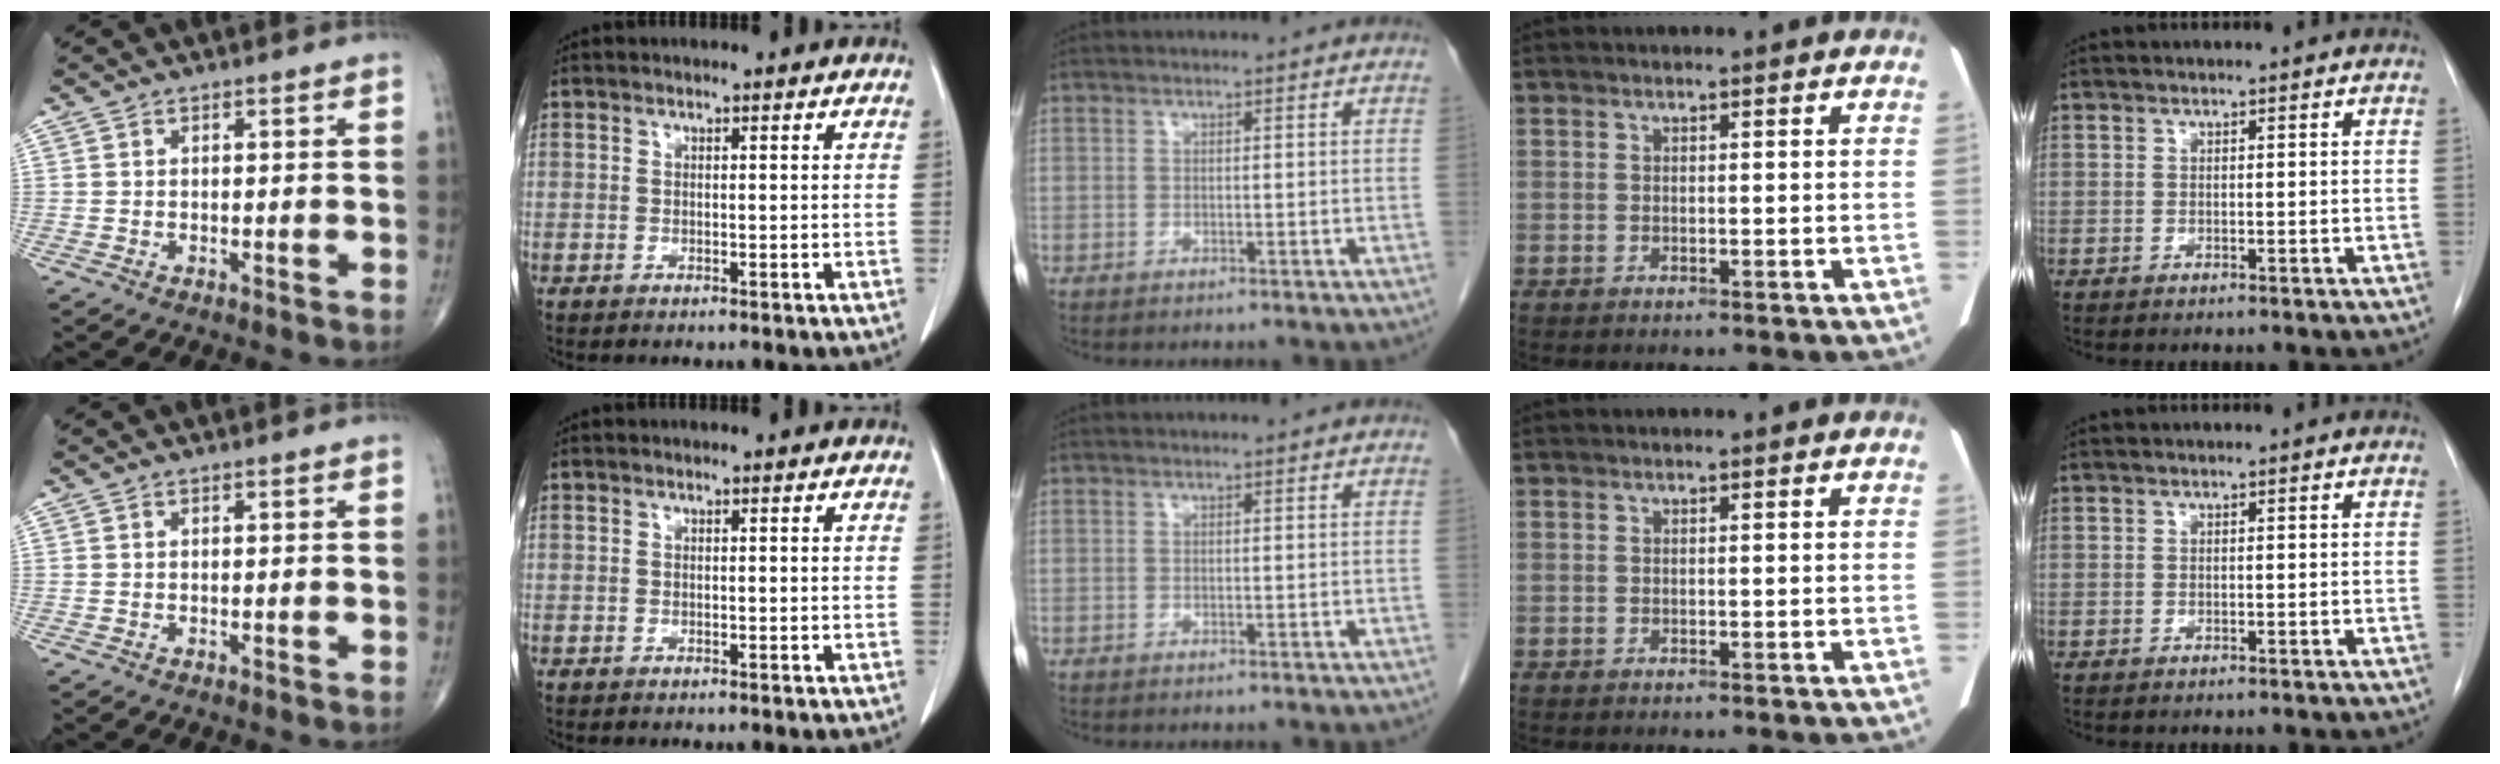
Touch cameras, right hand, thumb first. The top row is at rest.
{}